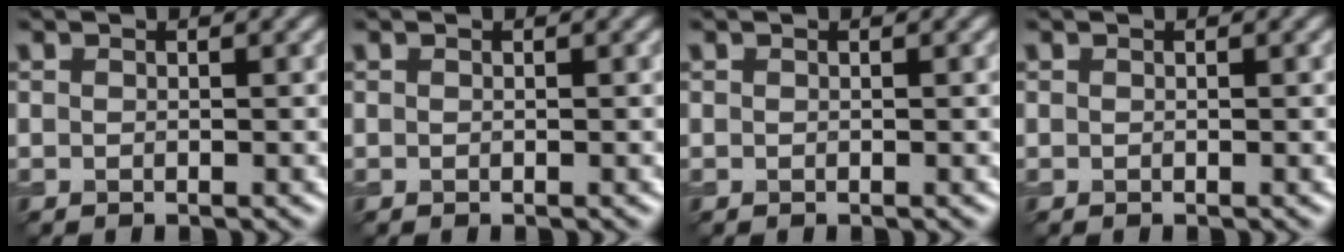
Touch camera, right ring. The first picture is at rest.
{"total": 0.0}
{"total": 0.0}
{"total": 0.0}